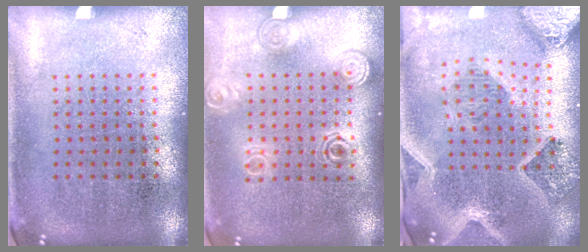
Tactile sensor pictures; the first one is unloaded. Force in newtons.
{"total": 1.5, "press": 1.2, "slide": 0.9}
{"total": 2.6, "press": 2.4, "slide": 1.1}